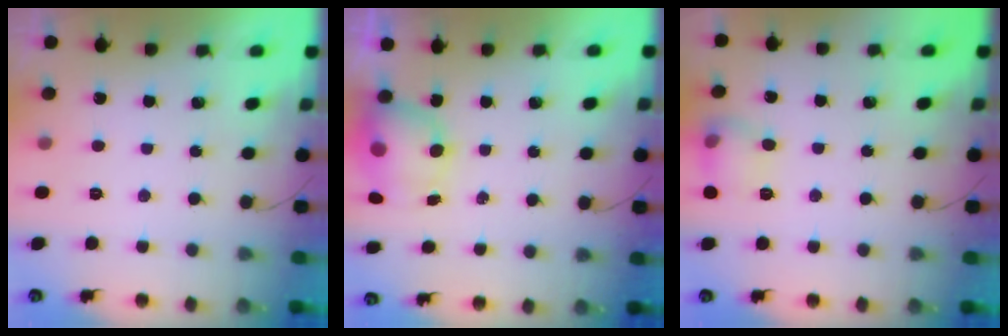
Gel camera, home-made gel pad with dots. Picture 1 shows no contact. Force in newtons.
{"total": 8.0, "press": 7.8, "slide": 1.3}
{"total": 8.5, "press": 8.5, "slide": 0.6}